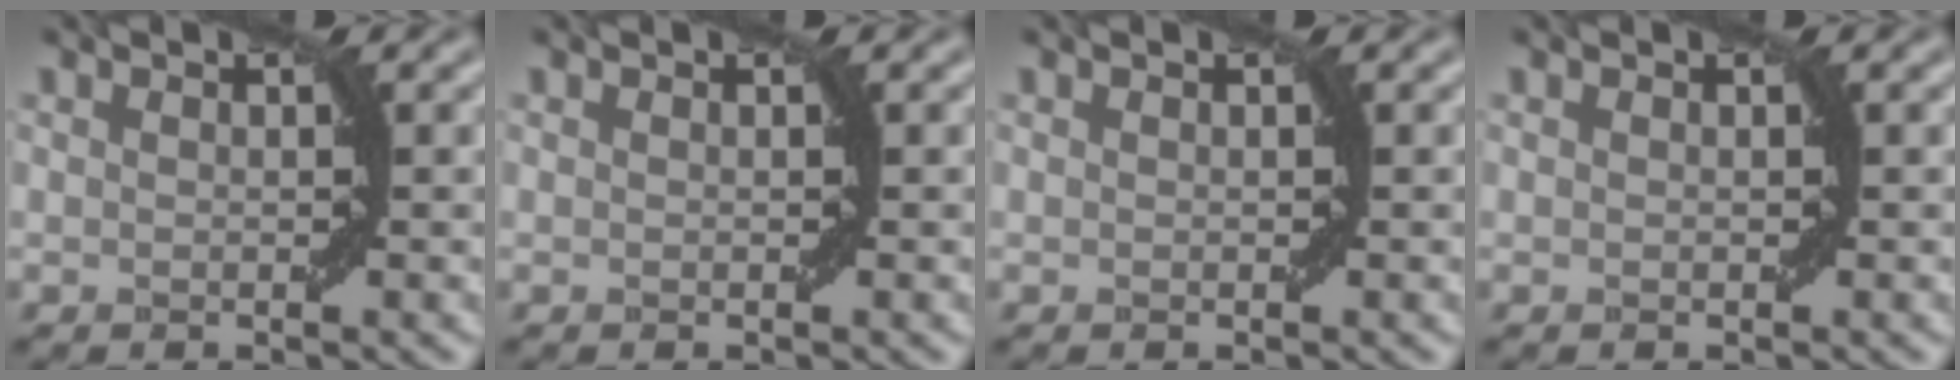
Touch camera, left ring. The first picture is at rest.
{"total": 0.0}
{"total": 0.0}
{"total": 0.0}